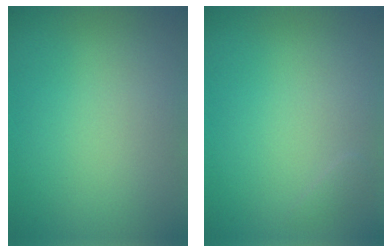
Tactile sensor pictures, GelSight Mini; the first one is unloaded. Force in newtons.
{"total": 0.5, "press": 0.5, "slide": 0.0}